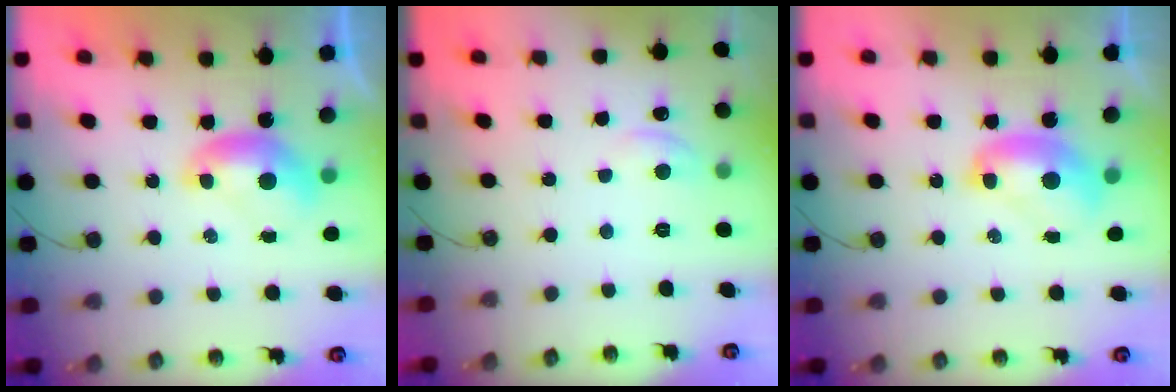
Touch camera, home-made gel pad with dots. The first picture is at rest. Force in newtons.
{"total": 1.0, "press": 0.7, "slide": 0.7}
{"total": 2.3, "press": 2.3, "slide": 0.3}